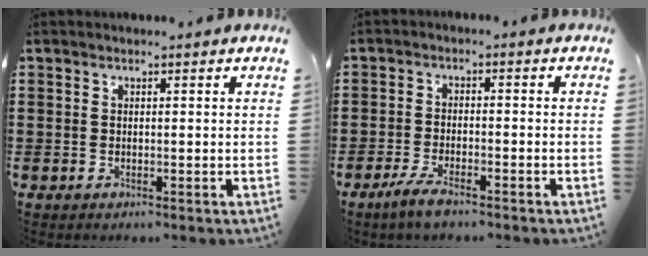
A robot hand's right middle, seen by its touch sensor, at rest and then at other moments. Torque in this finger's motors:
{"motor_torque": [2.14, 0.00, 0.05, 0.08]}